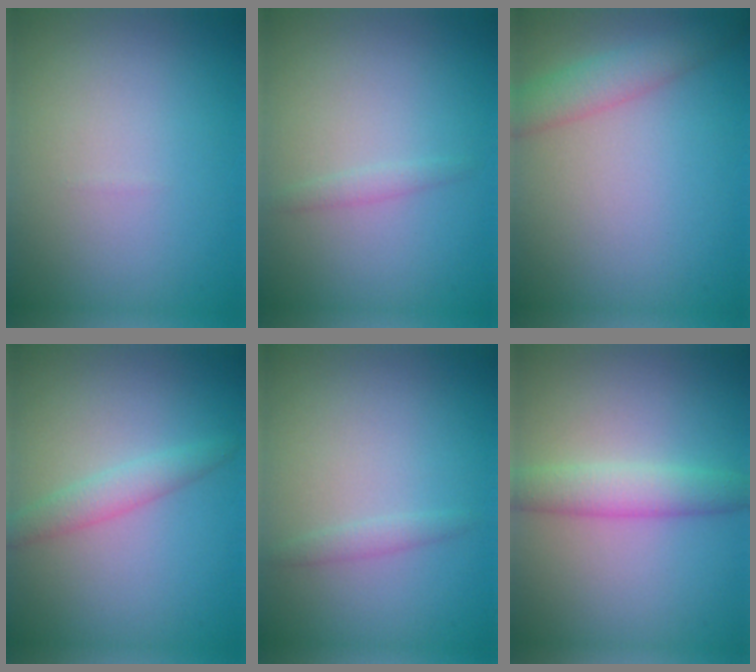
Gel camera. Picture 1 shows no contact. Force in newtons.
{"total": 0.9, "press": 0.9, "slide": 0.0}
{"total": 3.0, "press": 3.0, "slide": 0.1}
{"total": 2.1, "press": 2.1, "slide": 0.1}
{"total": 1.0, "press": 1.0, "slide": 0.1}
{"total": 4.2, "press": 4.2, "slide": 0.0}